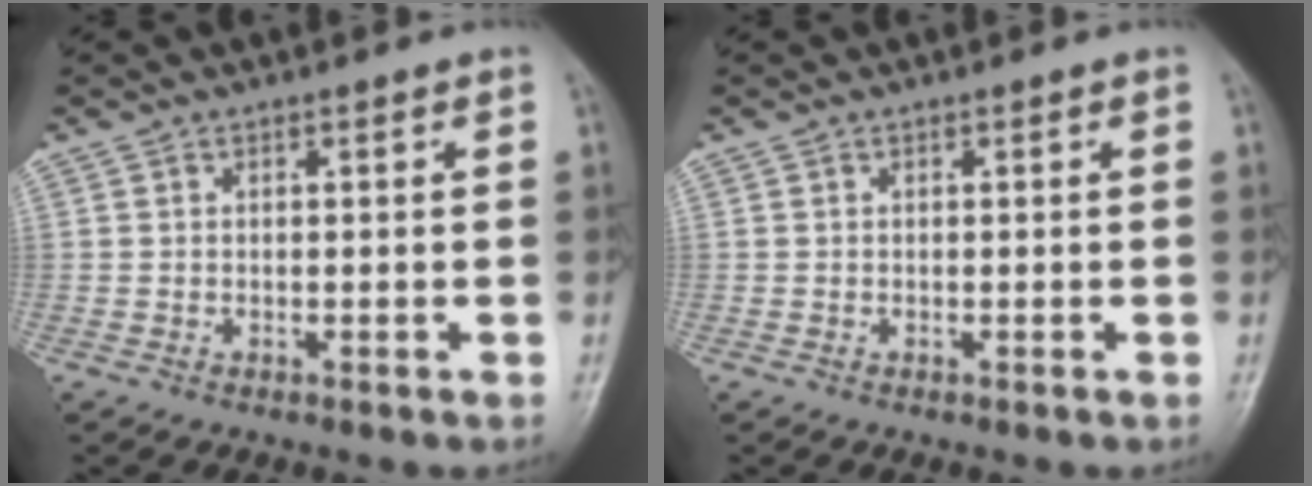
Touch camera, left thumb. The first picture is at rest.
{"total": 0.0}